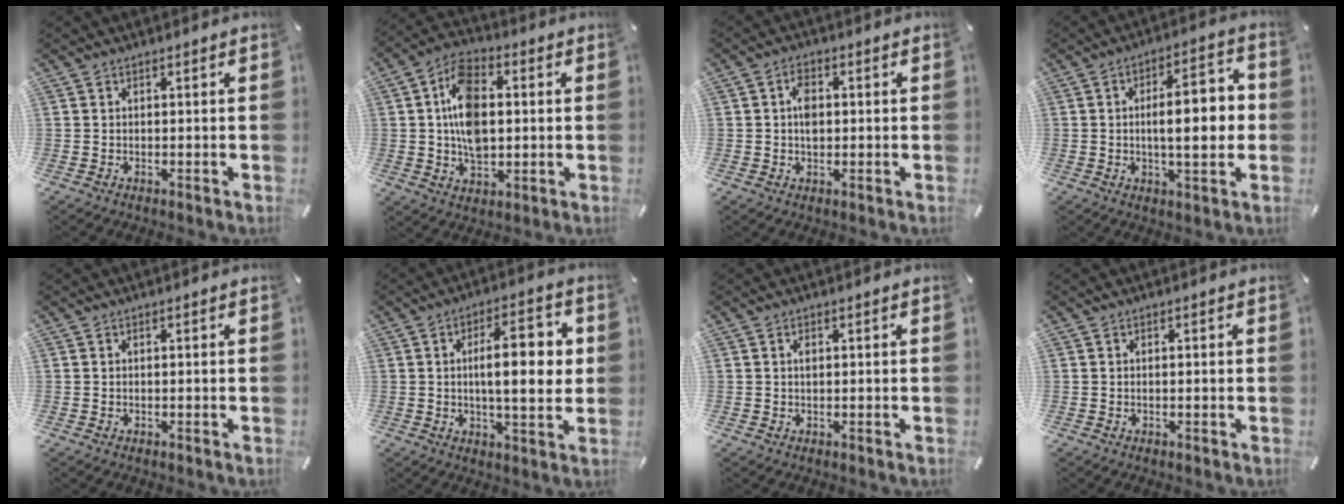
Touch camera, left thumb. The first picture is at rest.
{"total": 12.7, "force": [0.9, 8.5, 9.4], "torque": [-0.177, 0.008, 0.015]}
{"total": 4.1, "force": [0.4, 2.7, 3.1], "torque": [-0.046, 0.002, 0.002]}
{"total": 12.5, "force": [-0.4, 4.5, 11.6], "torque": [-0.159, 0.000, -0.014]}
{"total": 0.0}
{"total": 13.3, "force": [1.6, 4.8, 12.3], "torque": [-0.175, -0.001, 0.017]}
{"total": 1.1, "force": [0.2, 0.5, 0.9], "torque": [-0.019, 0.002, 0.003]}
{"total": 0.5, "force": [-0.1, 0.1, 0.5], "torque": [-0.010, -0.002, -0.001]}